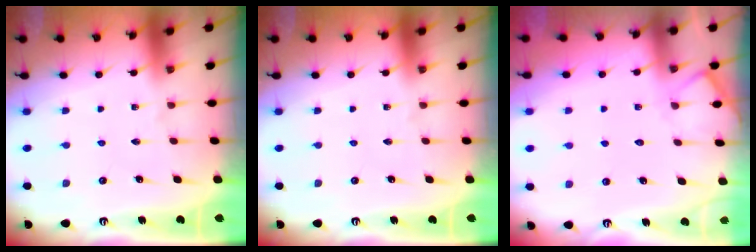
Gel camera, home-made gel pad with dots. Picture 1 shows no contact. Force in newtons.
{"total": 0.0}
{"total": 4.7, "press": 4.7, "slide": 0.6}